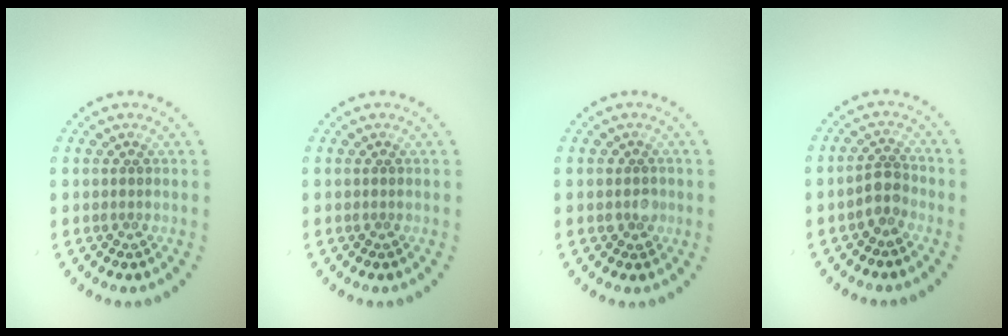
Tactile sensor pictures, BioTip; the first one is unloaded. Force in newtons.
{"total": 0.0}
{"total": 1.4, "press": 1.3, "slide": 0.7}
{"total": 2.1, "press": 1.8, "slide": 1.1}